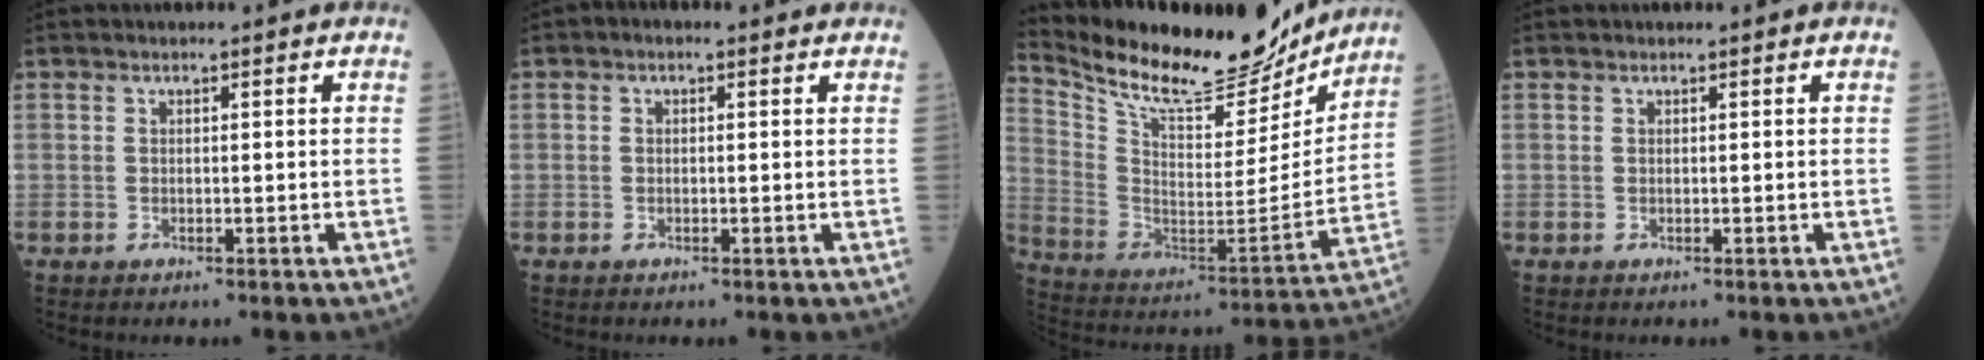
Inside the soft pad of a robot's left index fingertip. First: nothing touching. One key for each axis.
{"total": 1.0, "fx": 0.5, "fy": 0.6, "fz": 0.7, "tx": -0.011, "ty": 0.008, "tz": -0.001}
{"total": 22.5, "fx": 20.1, "fy": 5.4, "fz": 8.6, "tx": -0.165, "ty": -0.024, "tz": 0.316}
{"total": 0.0}